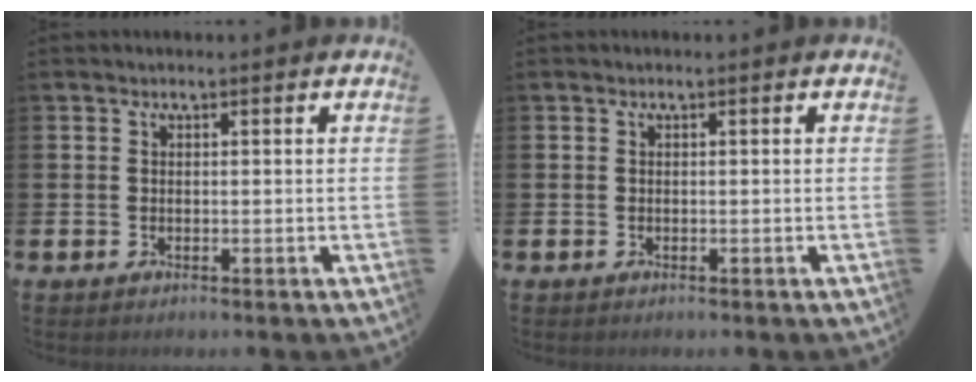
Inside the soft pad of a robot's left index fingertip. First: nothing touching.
{"total": 0.0}